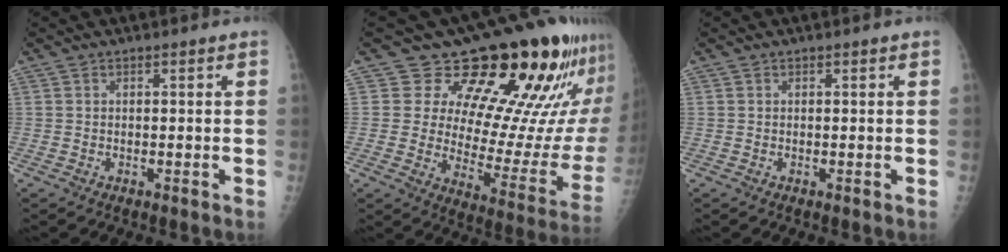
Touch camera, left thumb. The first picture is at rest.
{"total": 23.3, "force": [15.7, 9.6, 14.3], "torque": [-0.149, -0.085, 0.208]}
{"total": 0.0}